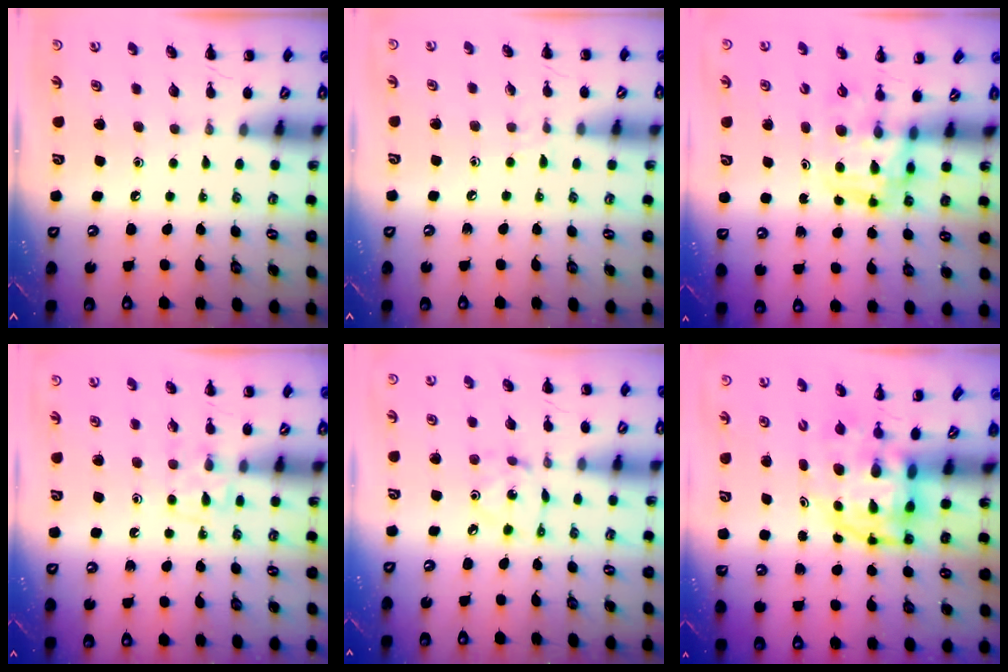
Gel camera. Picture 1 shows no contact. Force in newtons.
{"total": 3.8, "press": 3.5, "slide": 1.5}
{"total": 3.6, "press": 3.5, "slide": 0.6}
{"total": 5.9, "press": 5.7, "slide": 1.3}
{"total": 2.1, "press": 2.0, "slide": 0.6}
{"total": 5.2, "press": 5.0, "slide": 1.1}